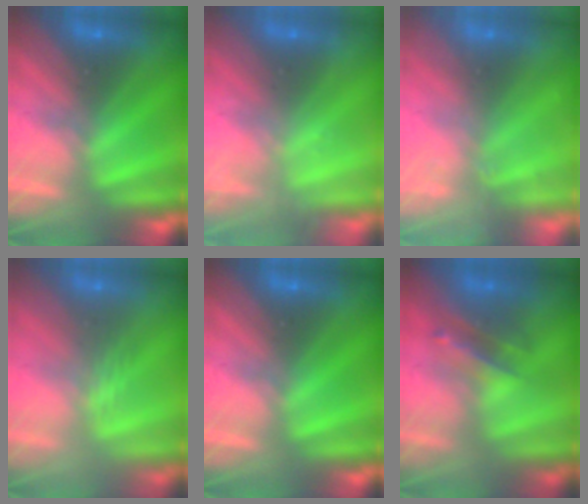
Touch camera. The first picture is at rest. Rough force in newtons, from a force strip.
{"total": 2.2}
{"total": 2.4}
{"total": 2.4}
{"total": 0.0}
{"total": 2.5}